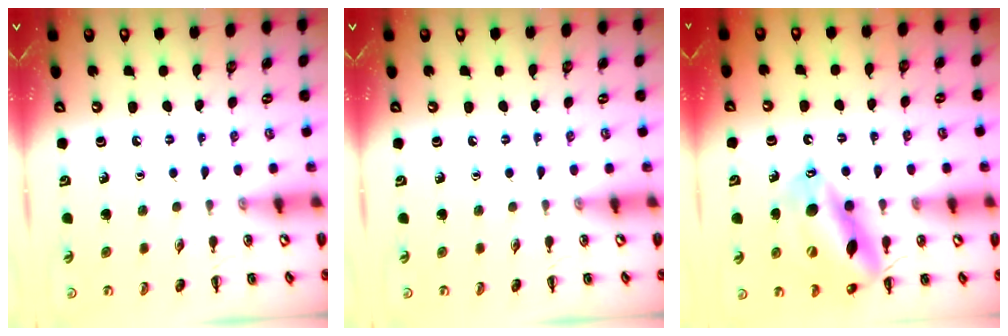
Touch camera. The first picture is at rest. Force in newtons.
{"total": 0.0}
{"total": 16.5, "press": 16.2, "slide": 3.5}